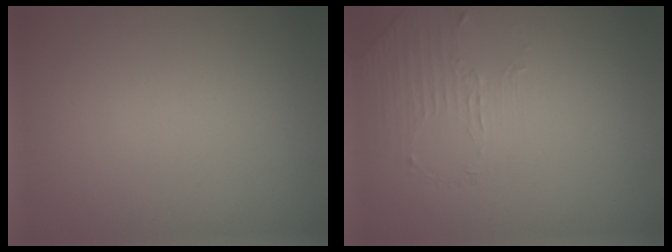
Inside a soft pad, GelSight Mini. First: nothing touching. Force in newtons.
{"total": 1.4, "press": 0.6, "slide": 1.2}